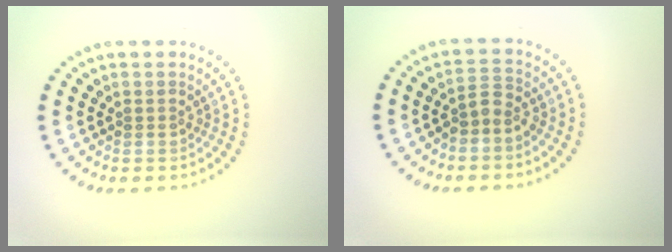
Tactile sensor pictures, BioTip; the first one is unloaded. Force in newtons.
{"total": 1.8, "press": 1.4, "slide": 1.2}